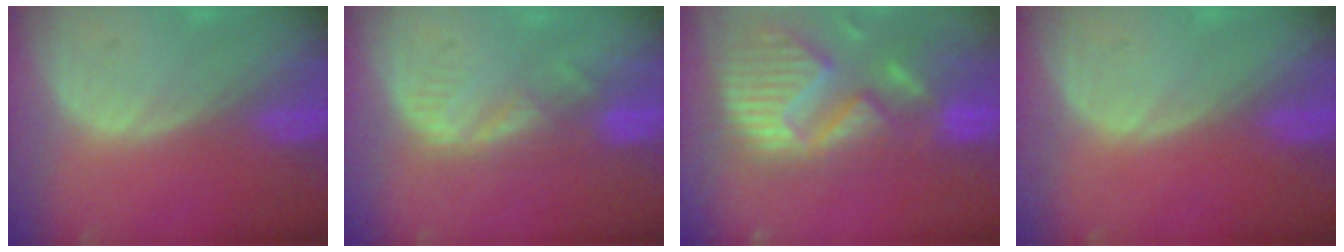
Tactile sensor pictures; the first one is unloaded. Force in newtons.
{"total": 4.0, "press": 3.6, "slide": 1.7}
{"total": 14.0, "press": 11.6, "slide": 7.7}
{"total": 0.0}